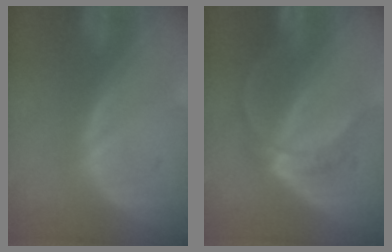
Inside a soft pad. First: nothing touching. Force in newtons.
{"total": 5.0, "press": 4.8, "slide": 1.5}